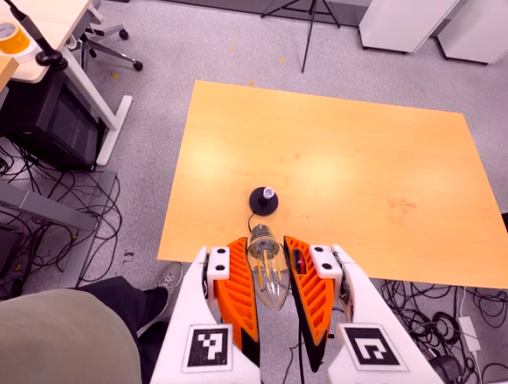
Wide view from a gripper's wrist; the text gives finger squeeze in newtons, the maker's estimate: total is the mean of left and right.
{"total": 20.3, "left": 21.9, "right": 18.8}